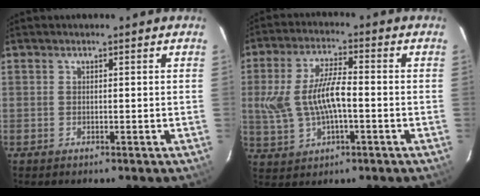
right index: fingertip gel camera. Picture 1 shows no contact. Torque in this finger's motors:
{"motor_torque": [0.36, -0.07, 0.27, 0.13]}